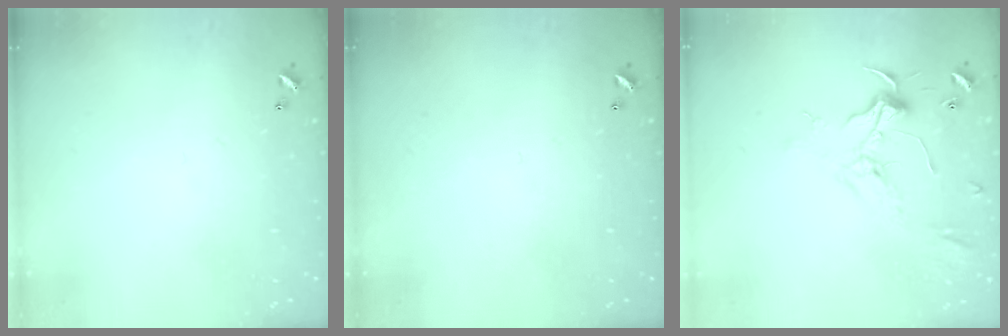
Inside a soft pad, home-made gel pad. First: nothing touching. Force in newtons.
{"total": 0.0}
{"total": 2.3, "press": 2.2, "slide": 0.7}